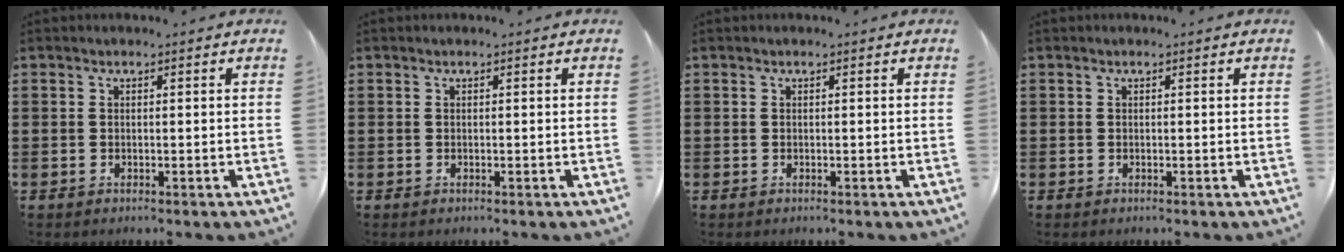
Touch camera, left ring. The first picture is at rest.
{"total": 0.0}
{"total": 0.0}
{"total": 0.0}